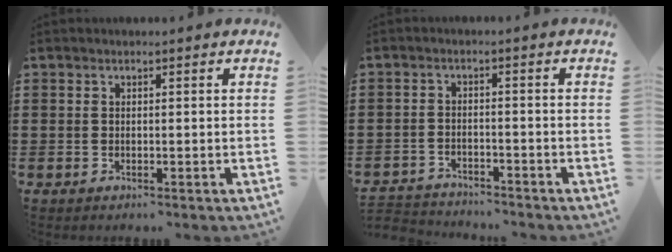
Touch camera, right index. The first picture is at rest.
{"total": 2.9, "force": [-2.8, 0.2, -0.3], "torque": [-0.005, -0.004, -0.062]}